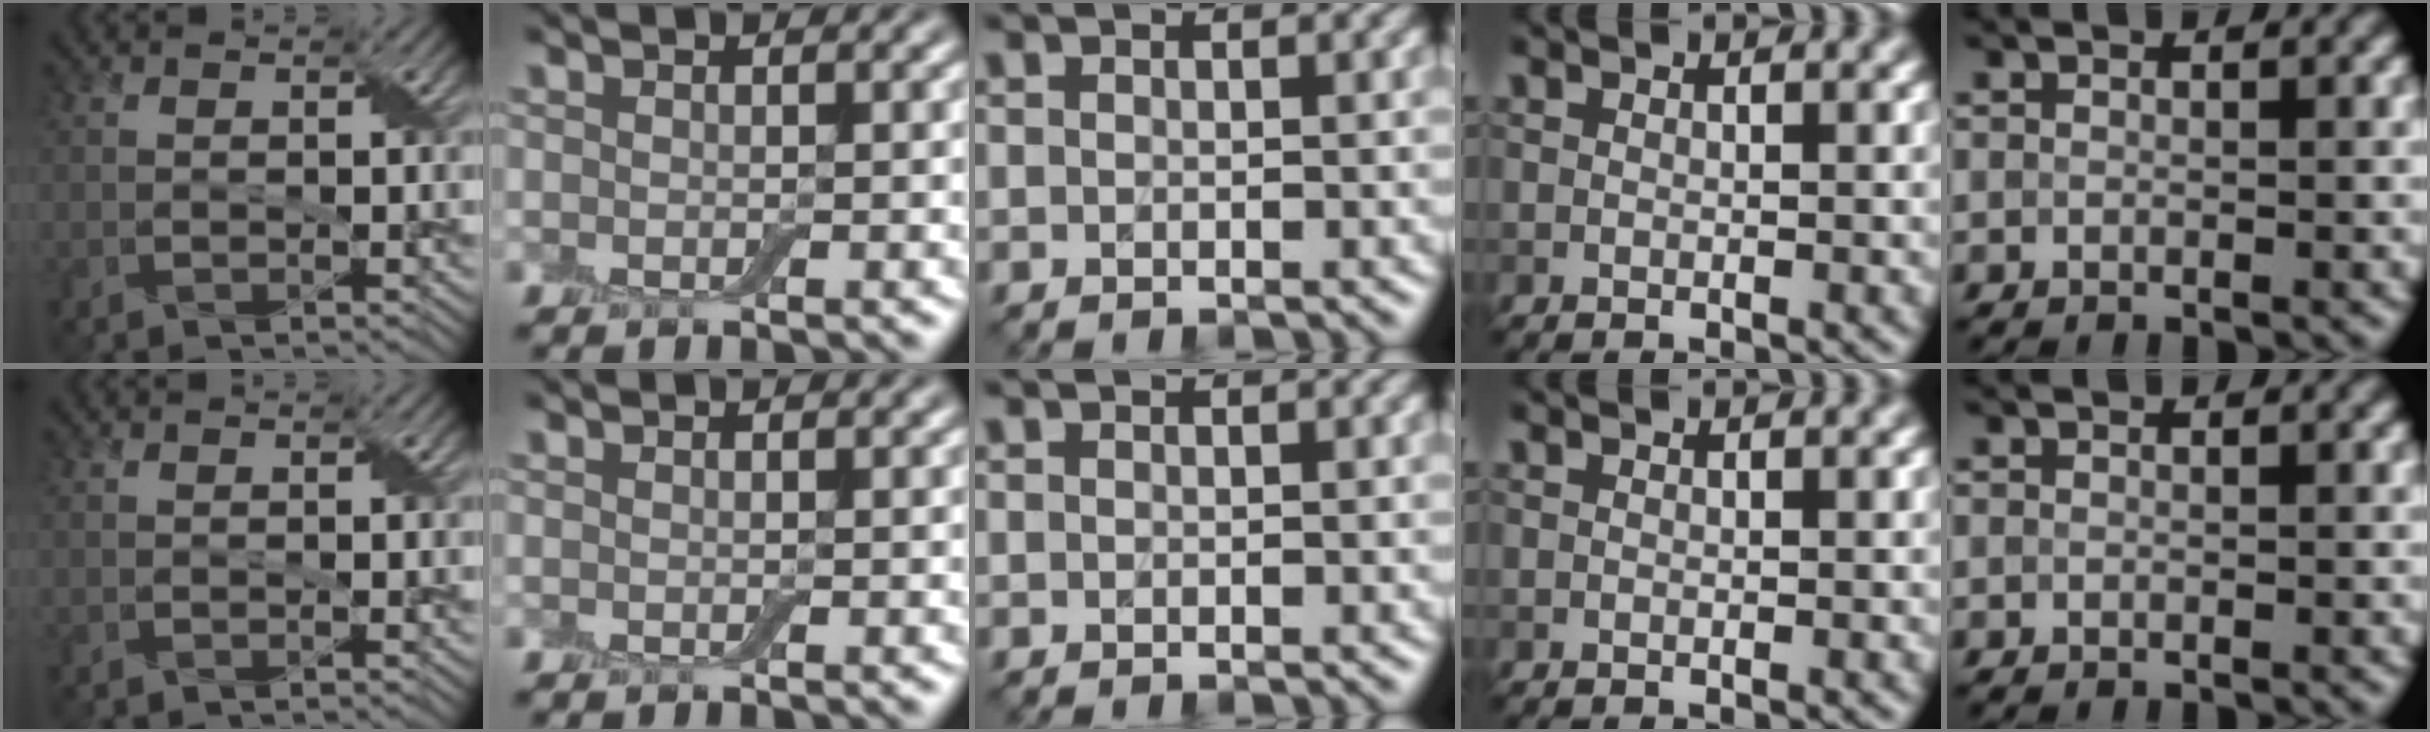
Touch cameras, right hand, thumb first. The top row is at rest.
{}